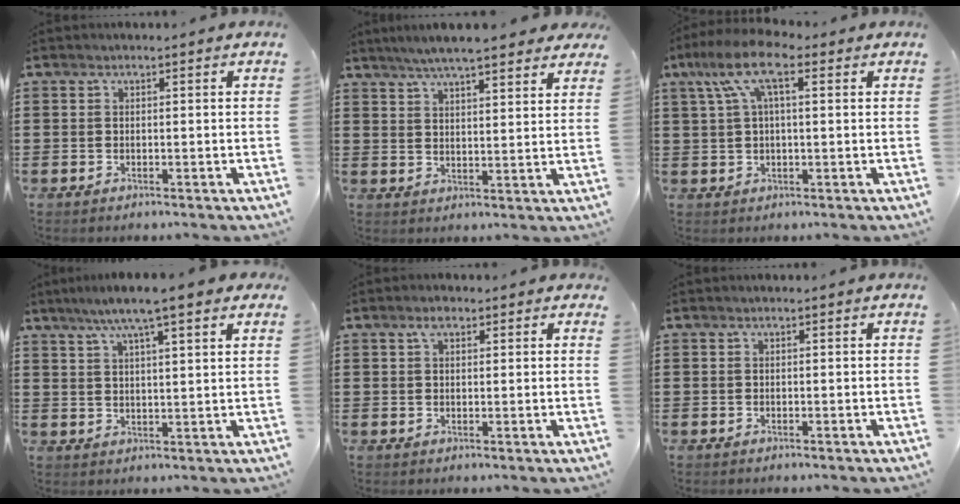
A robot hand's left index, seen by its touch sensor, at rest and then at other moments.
{"total": 5.8, "force": [5.2, 0.3, 2.5], "torque": [-0.065, -0.014, 0.092]}
{"total": 9.1, "force": [3.7, 3.0, 7.7], "torque": [-0.169, 0.002, 0.060]}
{"total": 7.2, "force": [5.4, 0.6, 4.8], "torque": [-0.107, 0.000, 0.094]}
{"total": 2.7, "force": [1.7, 1.2, 1.7], "torque": [-0.029, 0.002, 0.029]}
{"total": 0.0}